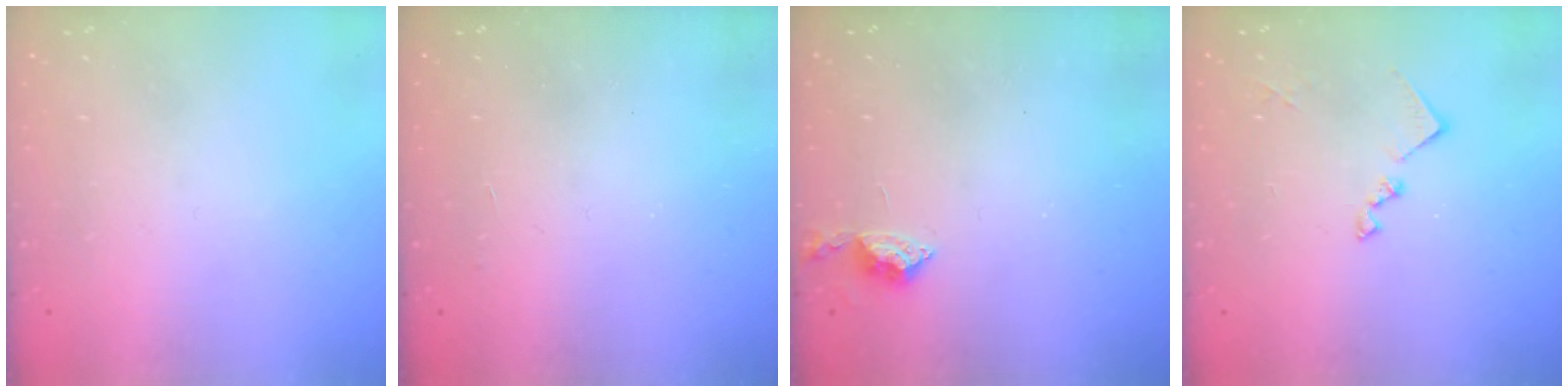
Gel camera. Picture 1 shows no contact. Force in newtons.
{"total": 2.2, "press": 2.2, "slide": 0.4}
{"total": 6.1, "press": 6.0, "slide": 0.8}
{"total": 9.5, "press": 9.5, "slide": 0.5}